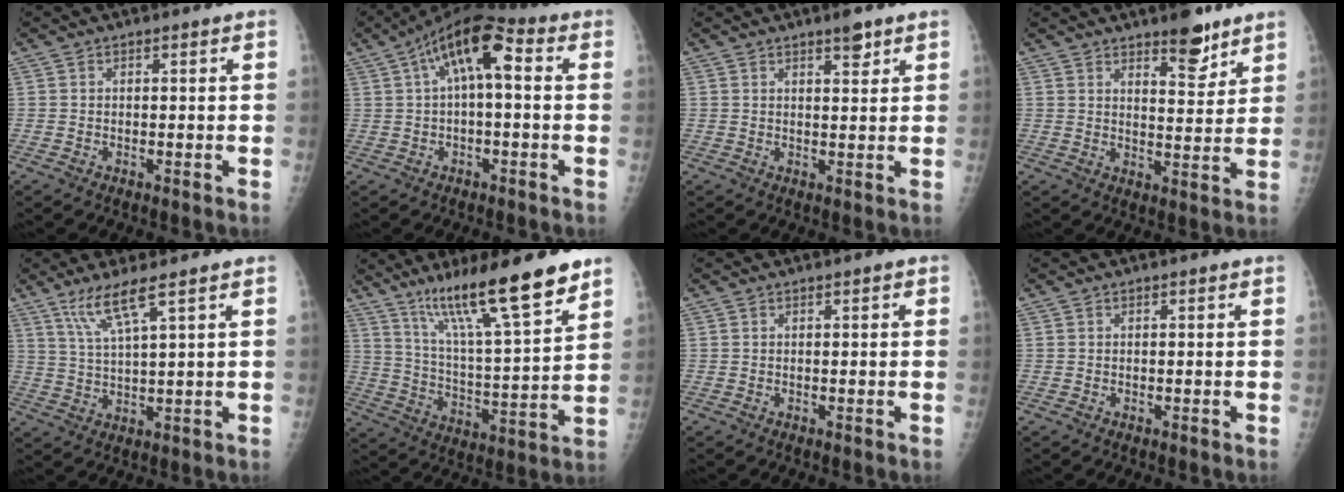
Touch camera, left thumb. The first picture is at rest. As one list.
[{"total": 10.9, "force": [2.2, 4.5, 9.6], "torque": [-0.156, 0.041, 0.026]}, {"total": 3.8, "force": [2.6, 1.1, 2.5], "torque": [-0.026, -0.016, 0.038]}, {"total": 7.8, "force": [5.5, 2.8, 4.7], "torque": [-0.043, -0.038, 0.080]}, {"total": 6.5, "force": [4.1, 0.0, 5.1], "torque": [-0.109, -0.022, 0.091]}, {"total": 19.1, "force": [13.3, 2.4, 13.5], "torque": [-0.203, -0.067, 0.228]}, {"total": 0.6, "force": [0.1, 0.3, 0.5], "torque": [-0.003, 0.002, 0.000]}, {"total": 0.0}]